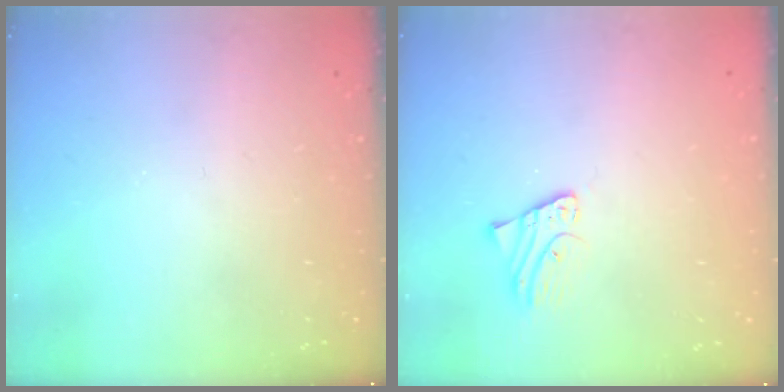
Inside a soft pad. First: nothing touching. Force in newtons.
{"total": 1.9, "press": 1.9, "slide": 0.2}